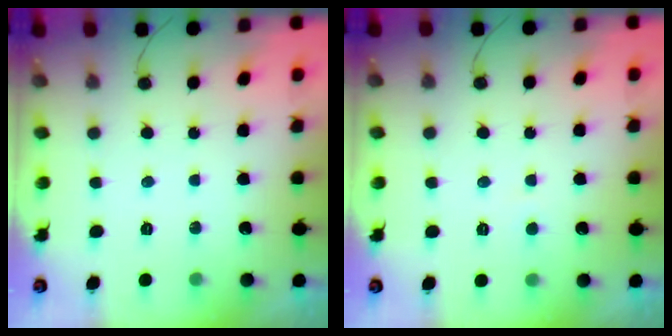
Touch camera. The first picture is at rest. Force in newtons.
{"total": 2.6, "press": 2.6, "slide": 0.3}